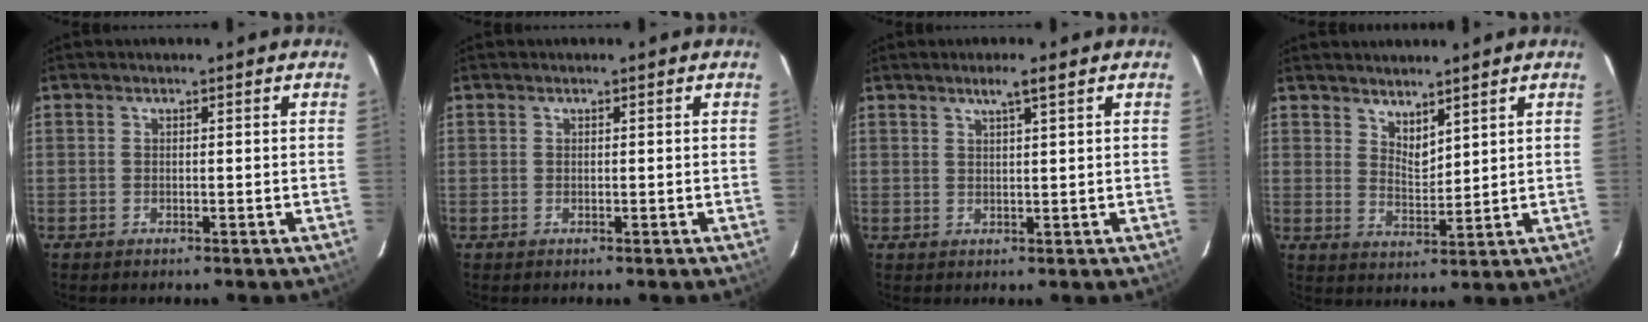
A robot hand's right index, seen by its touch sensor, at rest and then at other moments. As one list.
[{"total": 0.0}, {"total": 2.7, "force": [1.8, -0.2, 2.0], "torque": [-0.039, 0.003, 0.032]}, {"total": 4.3, "force": [3.7, 1.5, 1.7], "torque": [-0.024, -0.007, 0.065]}]